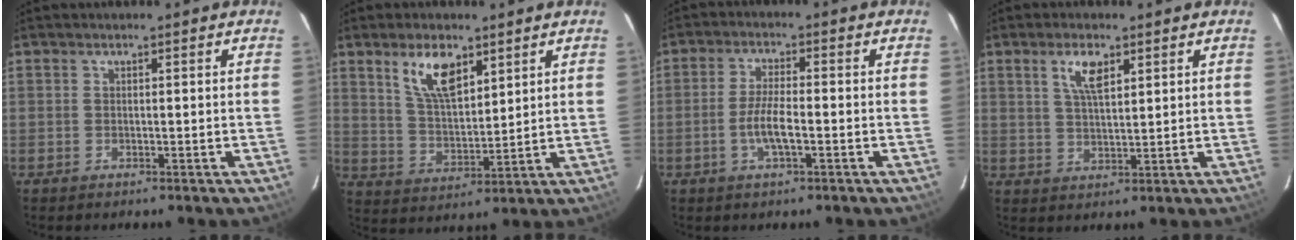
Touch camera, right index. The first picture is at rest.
{"total": 9.3, "force": [5.4, 4.0, 6.4], "torque": [-0.118, 0.006, 0.111]}
{"total": 5.3, "force": [-1.8, 1.1, 4.9], "torque": [-0.099, -0.002, -0.036]}
{"total": 5.2, "force": [2.7, 1.9, 4.0], "torque": [-0.075, 0.006, 0.054]}